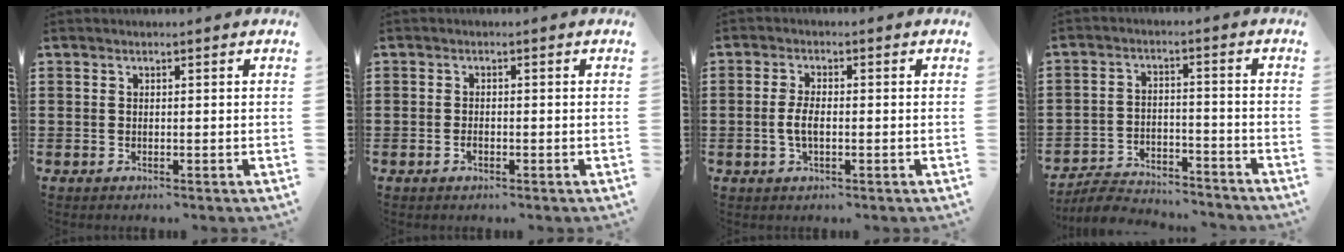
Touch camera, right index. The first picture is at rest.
{"total": 1.1, "force": [-0.6, 0.5, 0.8], "torque": [-0.018, -0.003, -0.010]}
{"total": 3.3, "force": [-0.5, 1.4, 3.0], "torque": [-0.070, -0.001, -0.014]}
{"total": 5.4, "force": [-5.3, 0.7, 0.7], "torque": [-0.026, 0.005, -0.109]}